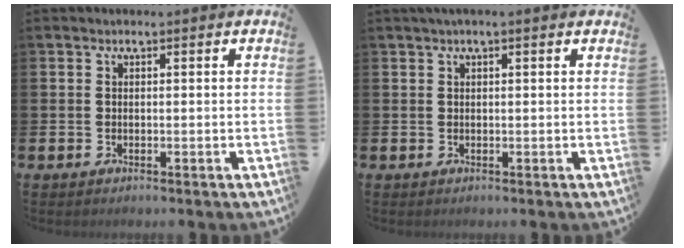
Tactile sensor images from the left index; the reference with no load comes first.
{"total": 0.8, "force": [0.6, -0.1, 0.6], "torque": [-0.008, 0.001, 0.009]}